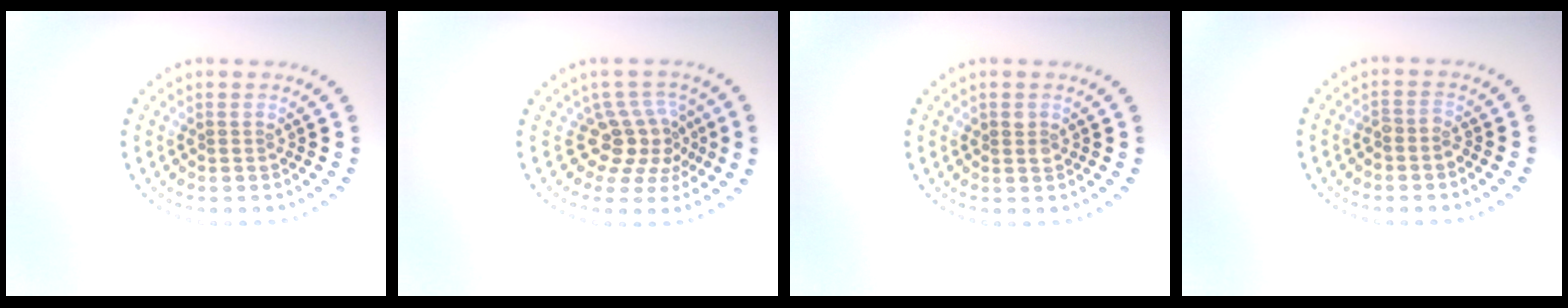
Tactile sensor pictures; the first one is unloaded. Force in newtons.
{"total": 3.8, "press": 2.8, "slide": 2.5}
{"total": 1.1, "press": 1.0, "slide": 0.4}
{"total": 1.1, "press": 0.8, "slide": 0.7}